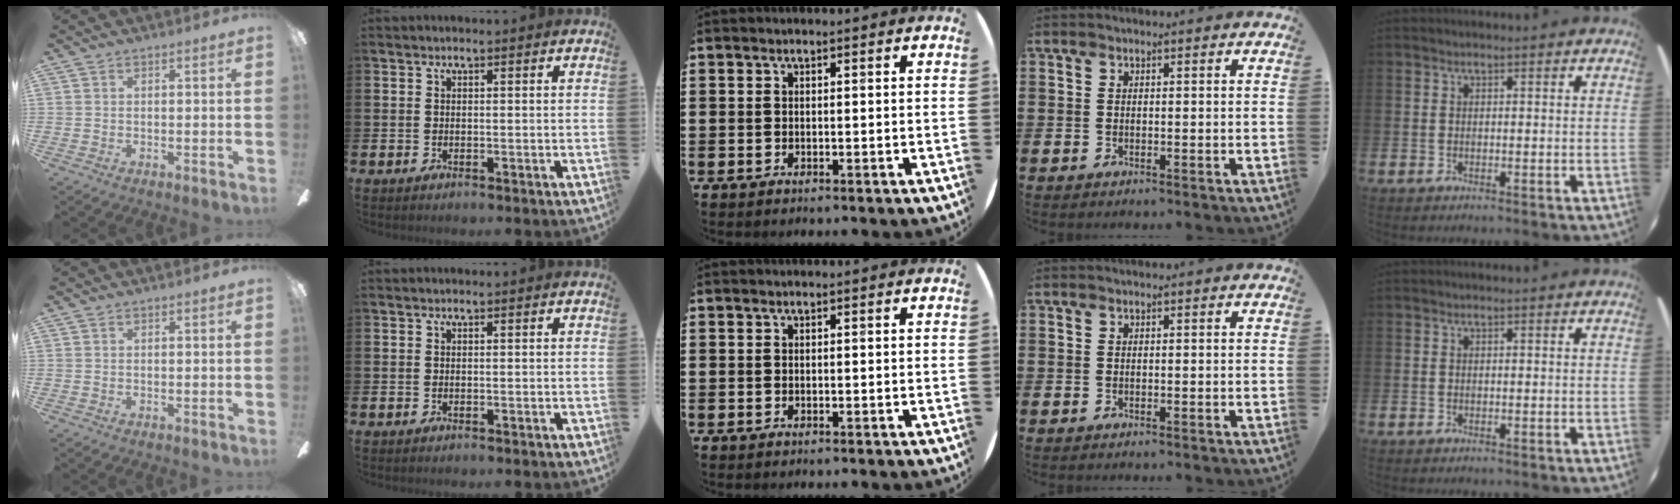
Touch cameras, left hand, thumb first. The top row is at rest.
{}